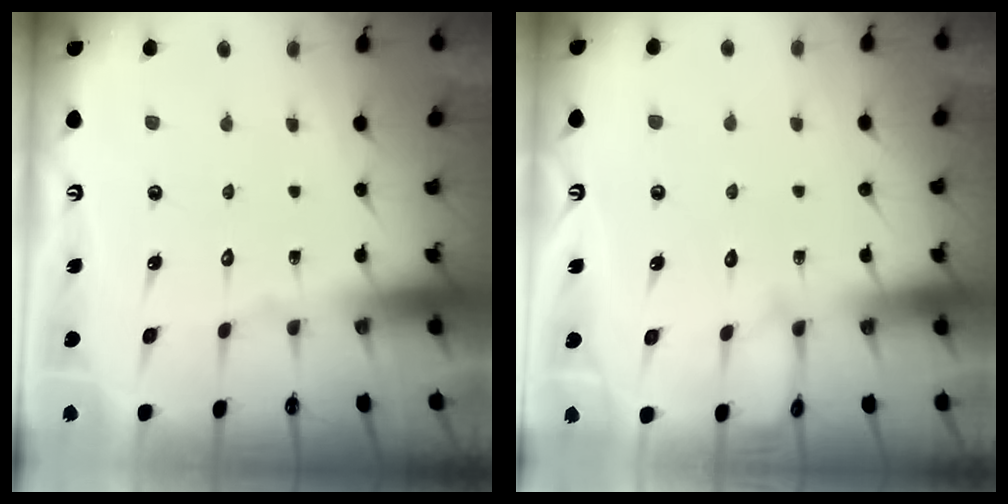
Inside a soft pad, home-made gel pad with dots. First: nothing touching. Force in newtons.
{"total": 4.9, "press": 4.9, "slide": 0.4}